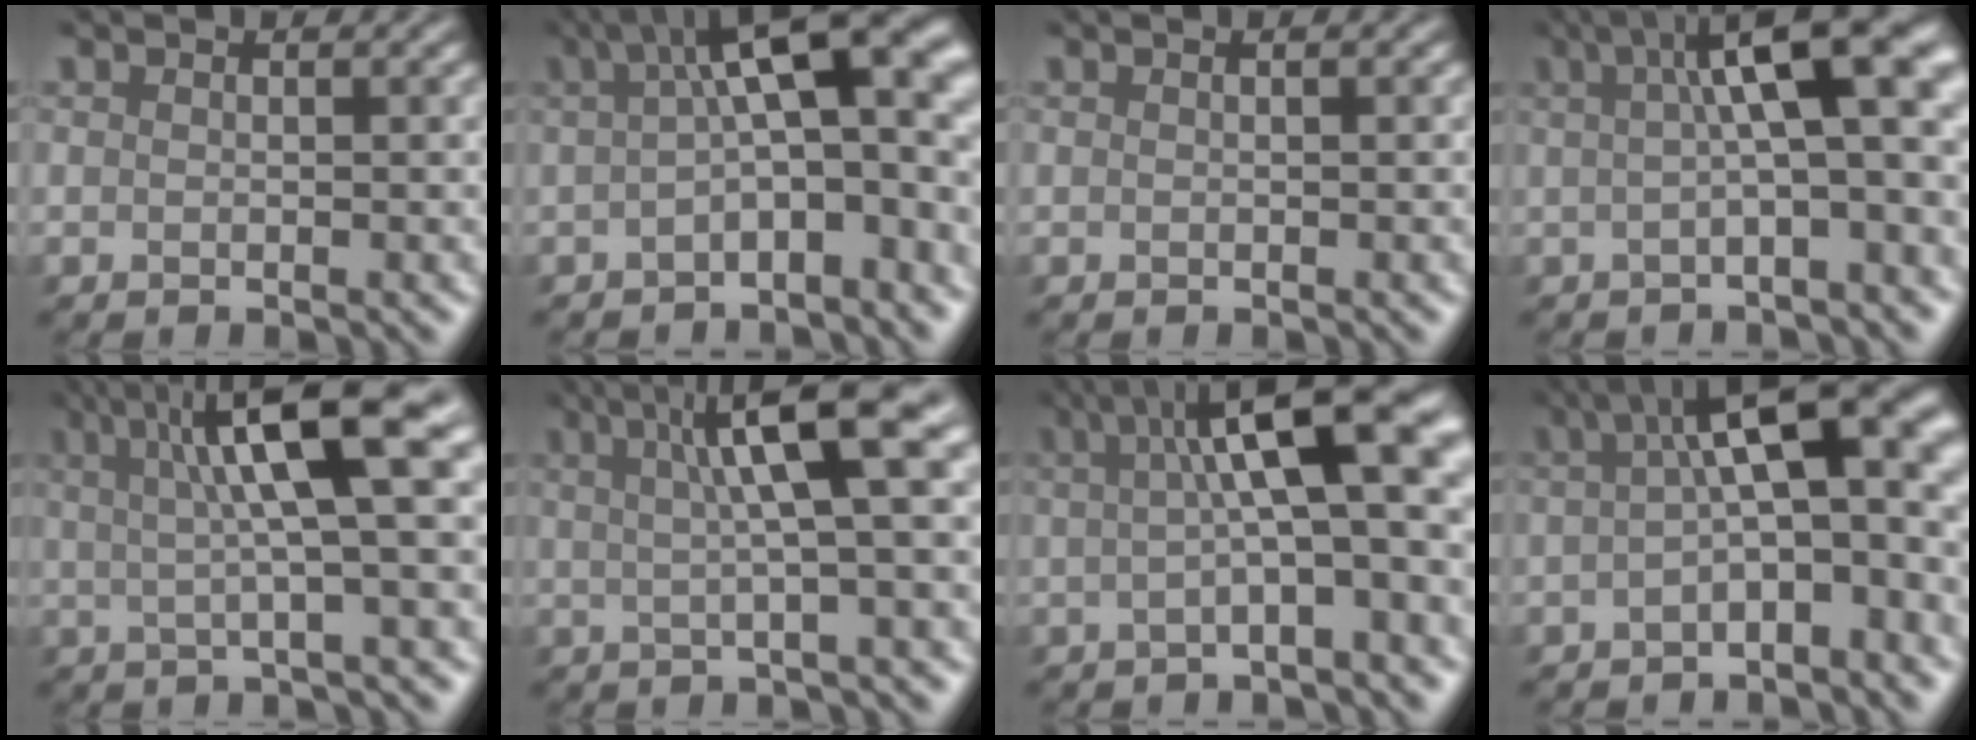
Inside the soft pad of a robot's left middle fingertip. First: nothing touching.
{"total": 10.4, "force": [1.2, 3.8, 9.7], "torque": [-0.117, 0.023, 0.009]}
{"total": 0.6, "force": [0.2, 0.2, 0.5], "torque": [-0.005, 0.001, 0.000]}
{"total": 9.6, "force": [2.0, 2.5, 9.0], "torque": [-0.111, 0.025, 0.024]}
{"total": 9.6, "force": [2.9, 2.0, 9.0], "torque": [-0.124, 0.015, 0.043]}
{"total": 8.5, "force": [2.5, 1.7, 7.9], "torque": [-0.102, 0.018, 0.037]}
{"total": 10.7, "force": [2.1, 2.7, 10.2], "torque": [-0.132, 0.022, 0.027]}
{"total": 10.3, "force": [1.4, 3.8, 9.5], "torque": [-0.115, 0.025, 0.013]}